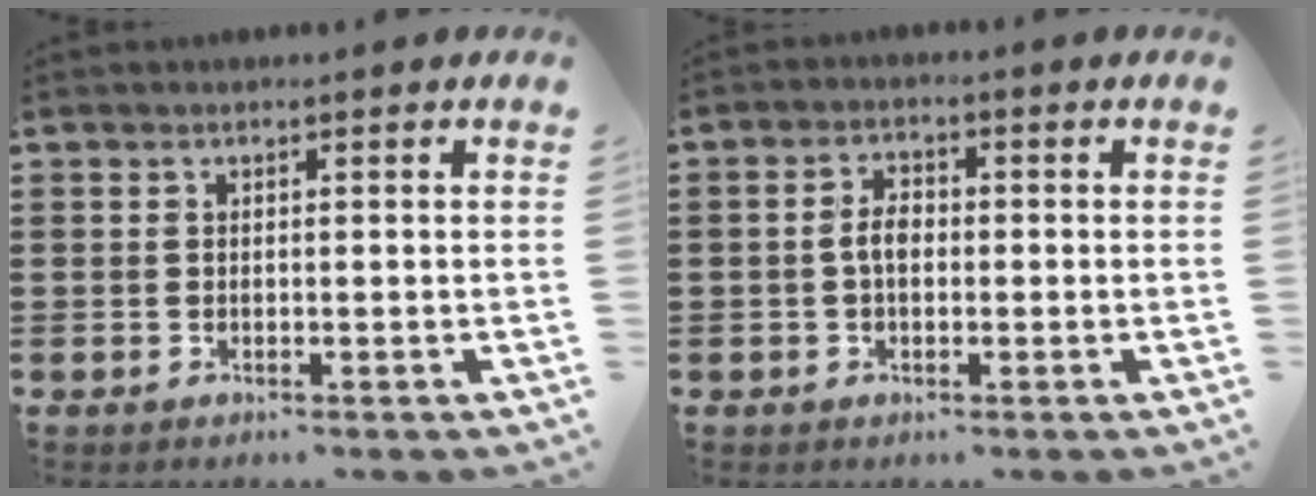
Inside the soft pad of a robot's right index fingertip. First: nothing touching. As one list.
[{"total": 3.2, "force": [-0.3, 1.7, 2.7], "torque": [-0.059, 0.002, -0.009]}]